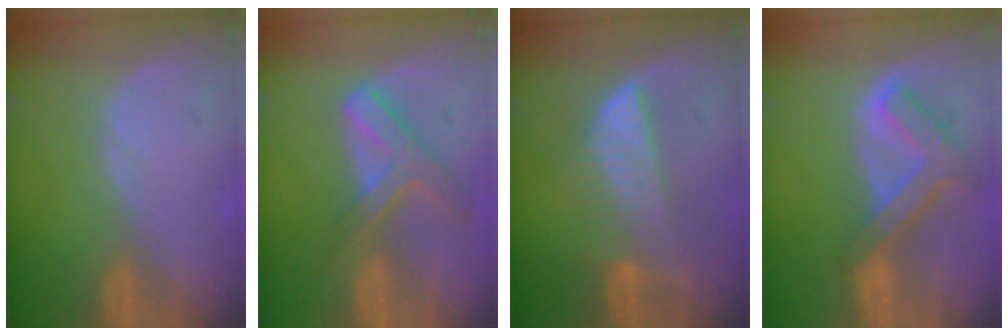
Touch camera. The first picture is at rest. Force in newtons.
{"total": 7.1, "press": 6.0, "slide": 3.8}
{"total": 6.4, "press": 6.3, "slide": 1.0}
{"total": 7.6, "press": 6.5, "slide": 4.0}